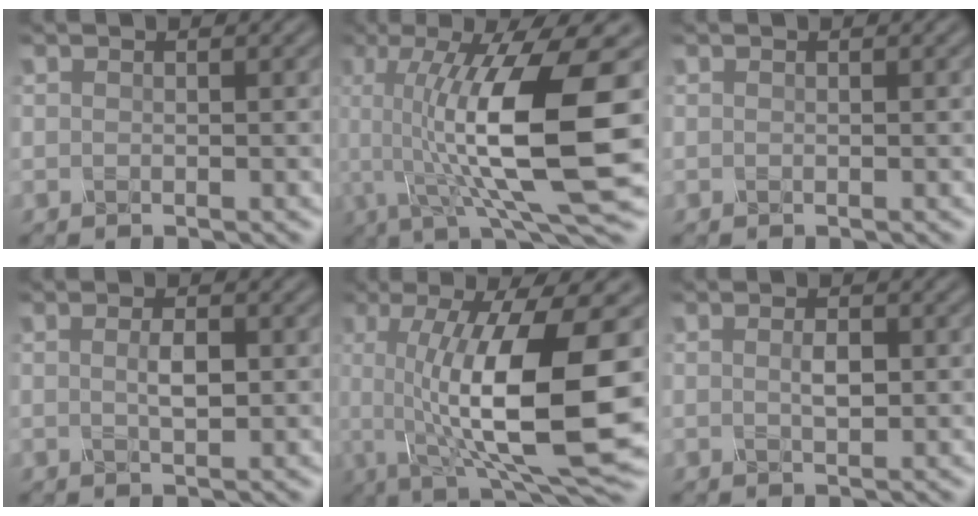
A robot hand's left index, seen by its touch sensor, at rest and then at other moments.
{"total": 13.4, "force": [0.3, 3.0, 13.0], "torque": [-0.204, 0.003, 0.009]}
{"total": 0.0}
{"total": 1.7, "force": [0.2, 0.6, 1.6], "torque": [-0.032, 0.001, 0.002]}
{"total": 13.2, "force": [-0.3, 3.3, 12.8], "torque": [-0.191, -0.009, -0.002]}
{"total": 1.4, "force": [0.1, 0.6, 1.2], "torque": [-0.026, 0.000, 0.002]}